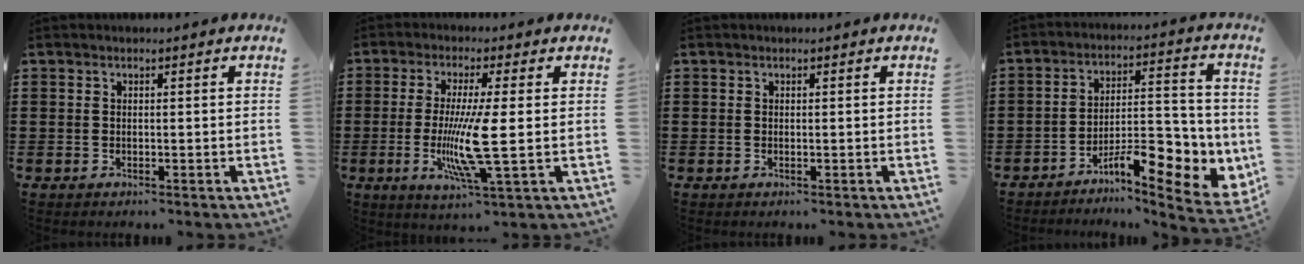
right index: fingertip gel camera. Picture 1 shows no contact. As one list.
[{"total": 9.2, "force": [-1.1, 0.7, 9.1], "torque": [-0.184, -0.025, -0.026]}, {"total": 0.0}, {"total": 10.0, "force": [-6.0, 3.0, 7.4], "torque": [-0.097, 0.006, -0.107]}]